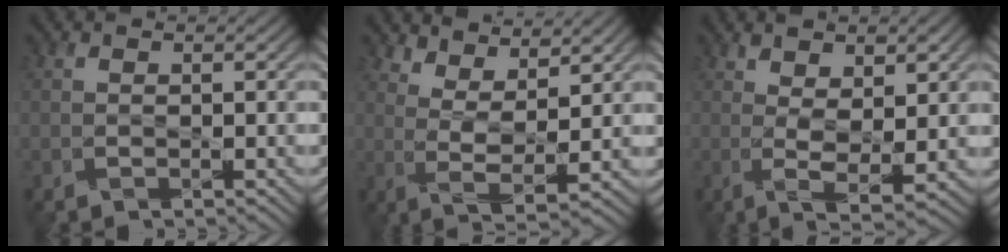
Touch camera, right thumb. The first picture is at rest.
{"total": 6.4, "force": [5.0, 0.7, 3.9], "torque": [-0.083, -0.017, 0.096]}
{"total": 5.8, "force": [1.8, 1.2, 5.3], "torque": [-0.087, -0.007, 0.031]}